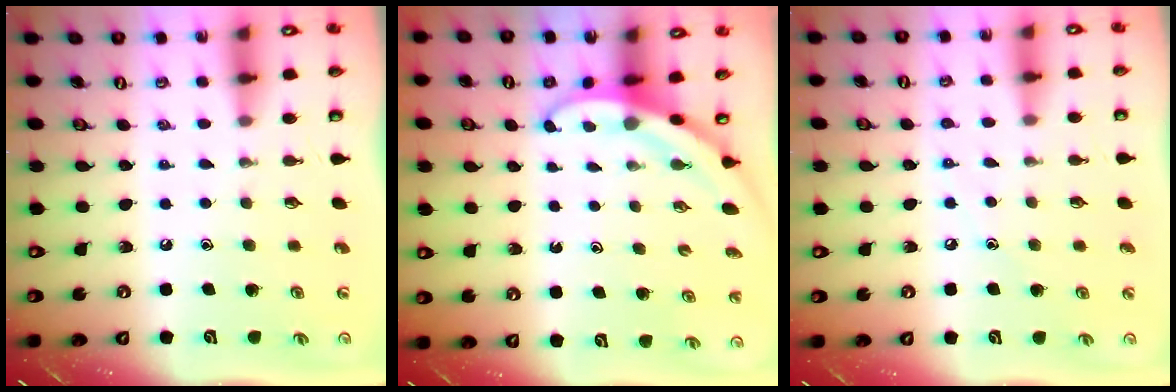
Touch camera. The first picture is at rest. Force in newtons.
{"total": 3.1, "press": 3.1, "slide": 0.1}
{"total": 4.4, "press": 4.3, "slide": 0.6}